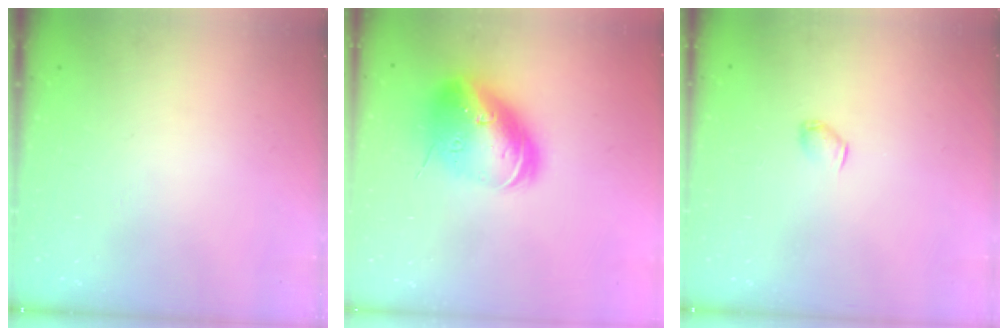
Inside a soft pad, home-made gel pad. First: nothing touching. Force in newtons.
{"total": 21.6, "press": 21.3, "slide": 3.4}
{"total": 2.8, "press": 2.7, "slide": 0.6}